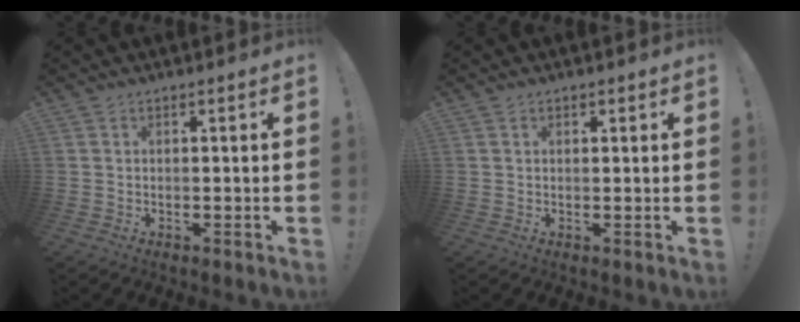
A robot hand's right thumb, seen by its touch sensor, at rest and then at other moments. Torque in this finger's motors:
{"motor_torque": [-0.13, -0.10, -0.05, 0.14, 0.07]}